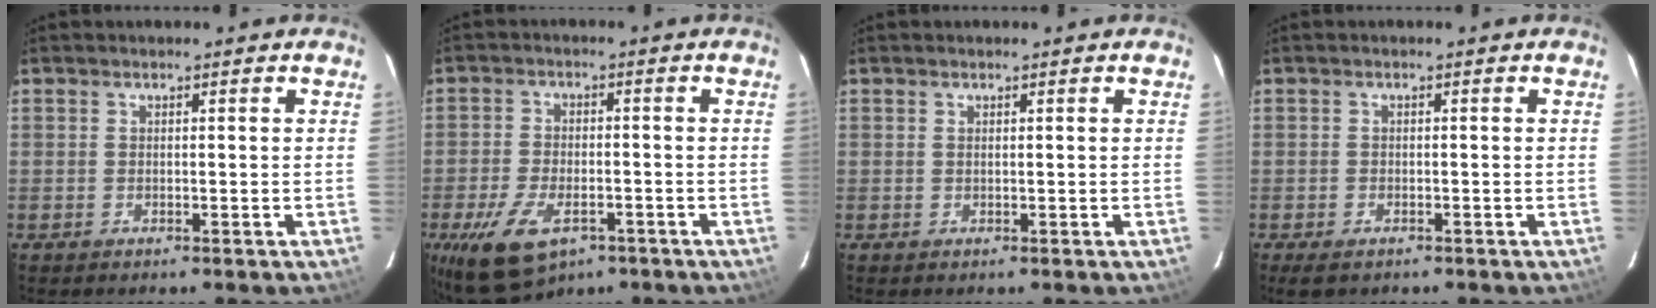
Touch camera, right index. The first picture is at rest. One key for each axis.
{"total": 11.3, "fx": -6.0, "fy": 5.9, "fz": 7.5, "tx": -0.163, "ty": -0.020, "tz": -0.100}
{"total": 0.0}
{"total": 2.3, "fx": -1.4, "fy": 1.4, "fz": 1.1, "tx": -0.021, "ty": -0.004, "tz": -0.023}